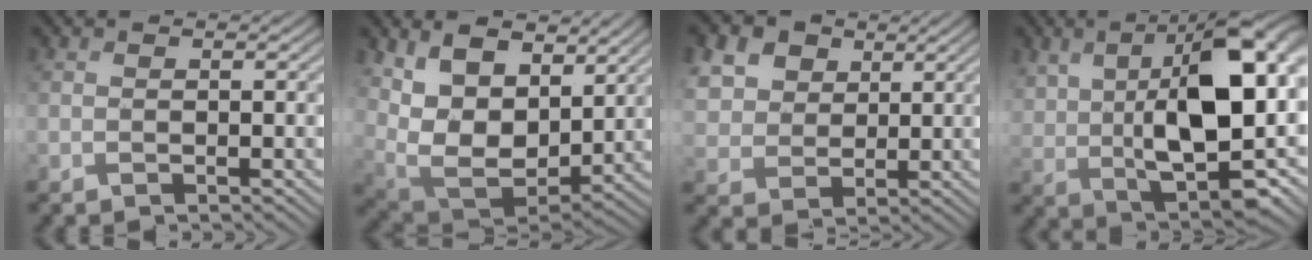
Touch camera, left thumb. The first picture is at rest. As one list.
[{"total": 11.3, "force": [5.9, 6.4, 7.2], "torque": [-0.174, -0.011, 0.110]}, {"total": 9.6, "force": [5.0, 6.9, 4.4], "torque": [-0.167, 0.020, 0.105]}, {"total": 15.6, "force": [2.3, 7.4, 13.5], "torque": [-0.227, -0.002, 0.043]}]